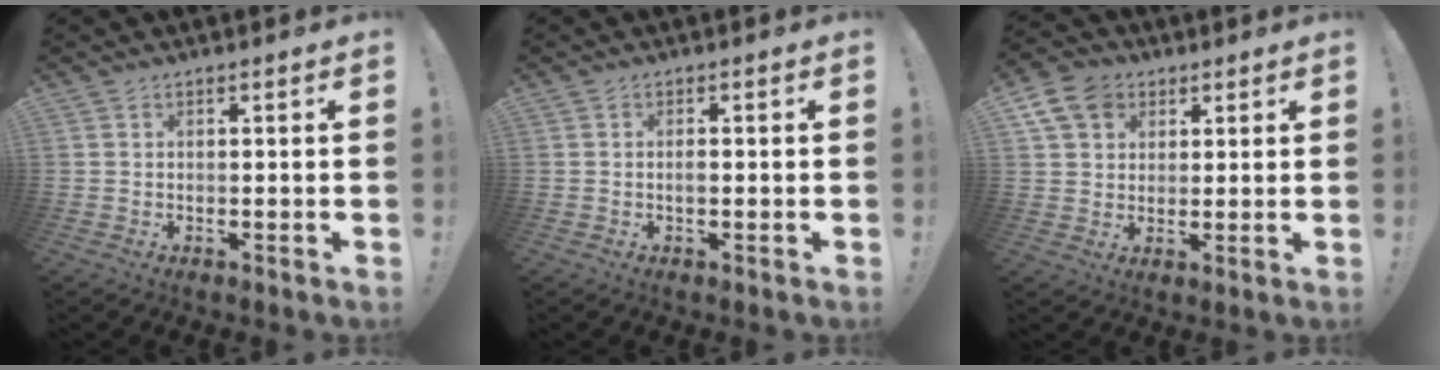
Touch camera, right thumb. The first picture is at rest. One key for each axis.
{"total": 1.3, "fx": -0.5, "fy": 0.5, "fz": 1.1, "tx": -0.020, "ty": 0.002, "tz": -0.011}
{"total": 10.6, "fx": 4.7, "fy": 8.4, "fz": 4.4, "tx": -0.074, "ty": -0.013, "tz": 0.098}